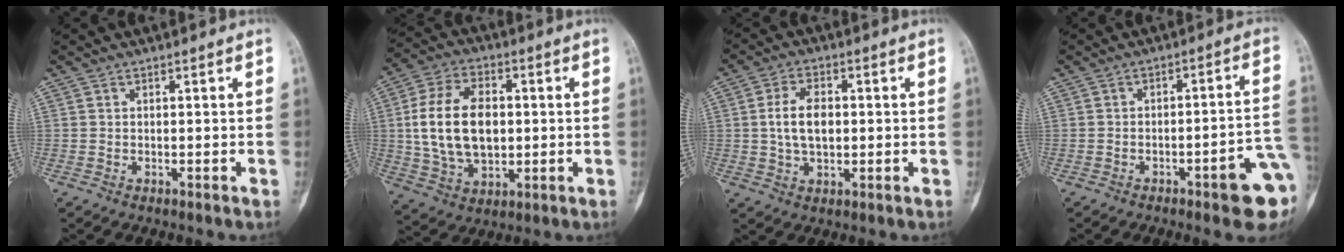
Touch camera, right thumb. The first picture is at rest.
{"total": 16.3, "force": [1.1, 10.4, 12.4], "torque": [-0.215, 0.005, 0.025]}
{"total": 7.3, "force": [0.5, 4.4, 5.8], "torque": [-0.104, 0.006, 0.010]}
{"total": 11.3, "force": [-4.3, 2.3, 10.2], "torque": [-0.113, 0.025, -0.049]}